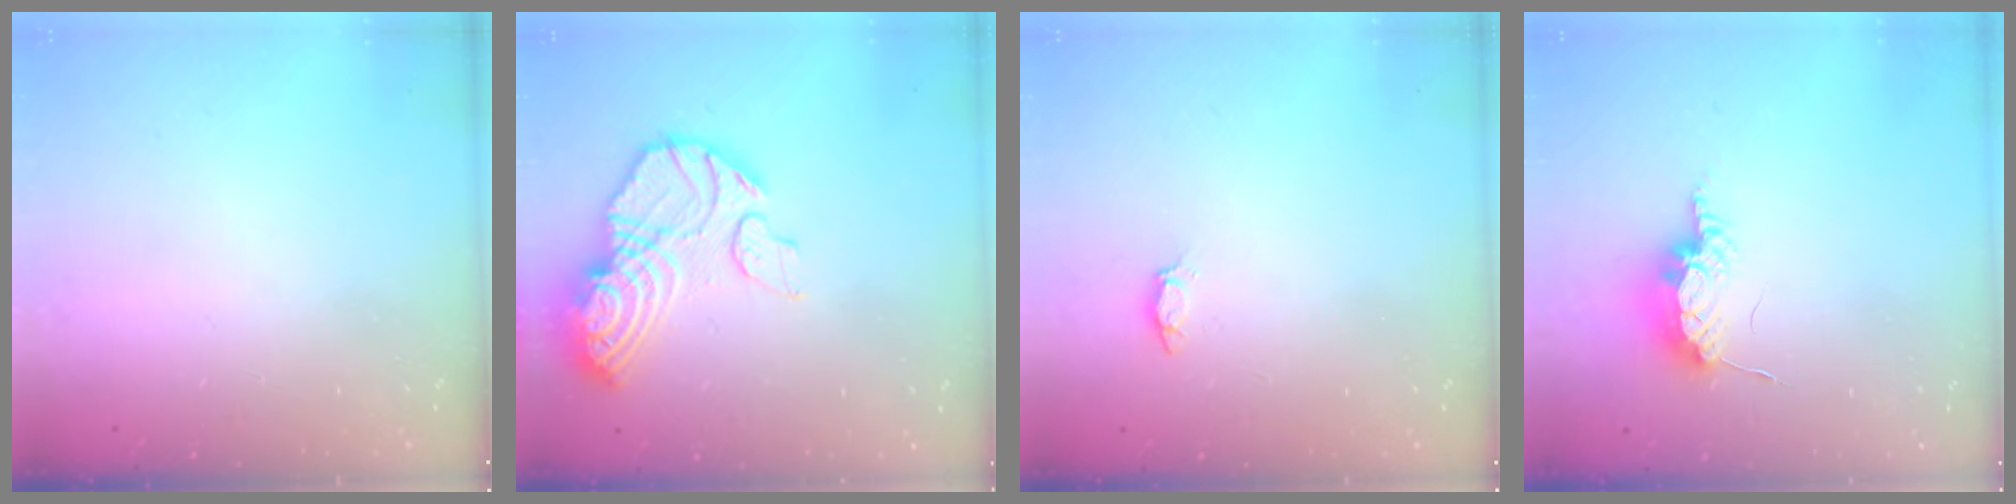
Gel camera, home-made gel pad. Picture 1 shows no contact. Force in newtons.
{"total": 17.8, "press": 17.3, "slide": 4.0}
{"total": 2.9, "press": 2.9, "slide": 0.4}
{"total": 7.5, "press": 7.5, "slide": 0.9}